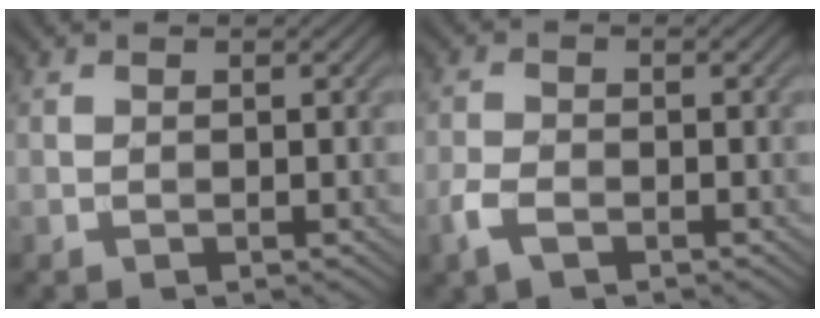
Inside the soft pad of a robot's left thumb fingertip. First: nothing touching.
{"total": 3.1, "force": [-1.9, 1.4, 2.0], "torque": [-0.050, -0.005, -0.043]}